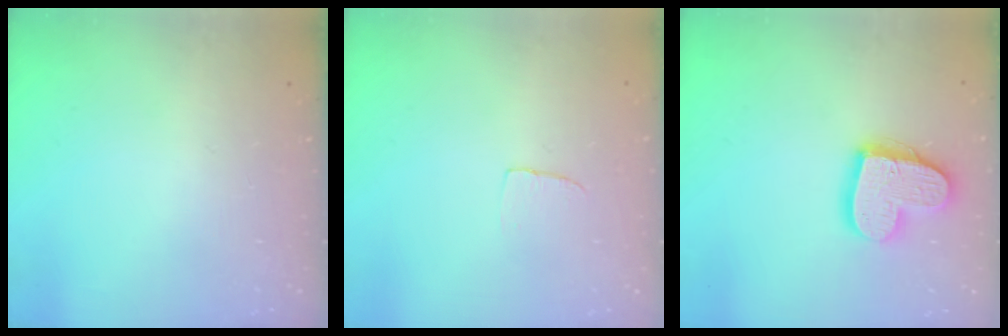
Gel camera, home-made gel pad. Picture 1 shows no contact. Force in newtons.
{"total": 2.4, "press": 2.4, "slide": 0.1}
{"total": 16.6, "press": 16.6, "slide": 1.4}